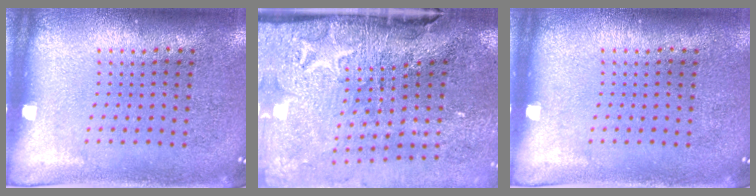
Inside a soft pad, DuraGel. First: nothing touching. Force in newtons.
{"total": 4.1, "press": 3.4, "slide": 2.3}
{"total": 0.0}